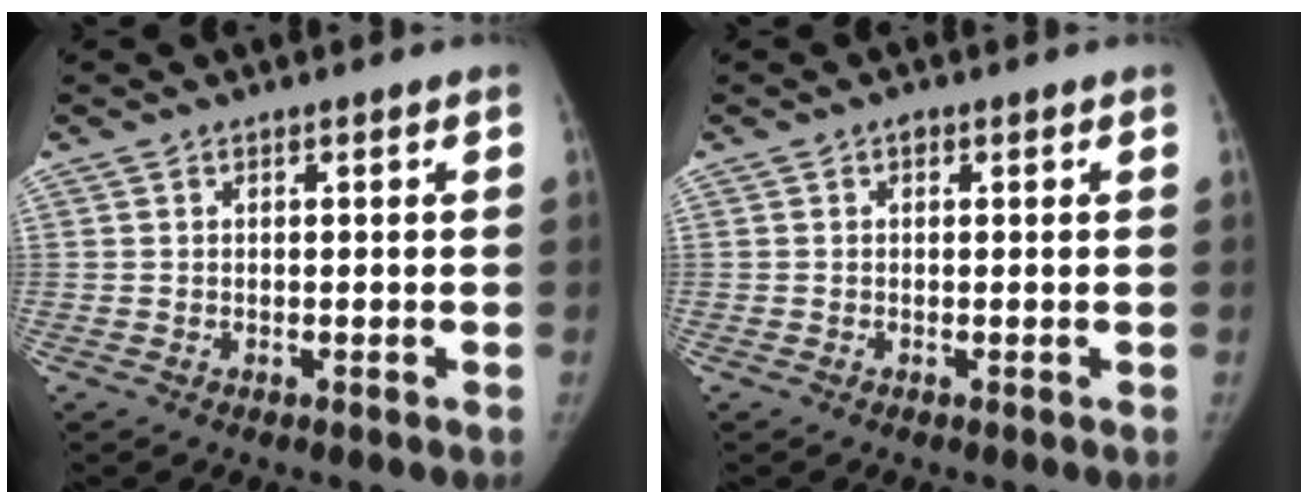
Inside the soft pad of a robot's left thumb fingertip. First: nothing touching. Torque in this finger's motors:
{"motor_torque": [0.17, 0.03, 0.53, -0.41, 0.09]}